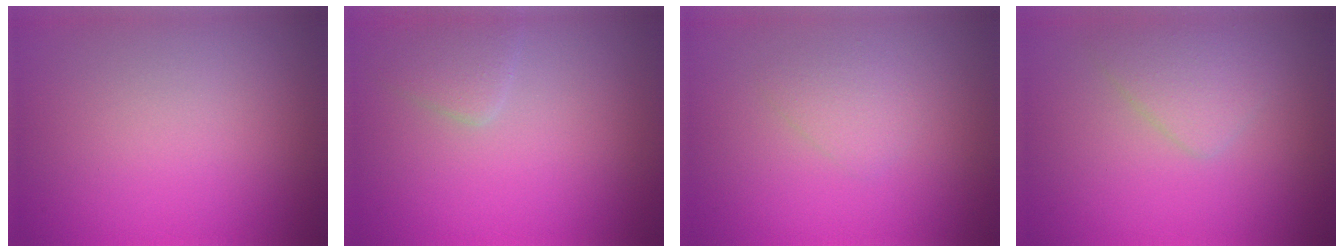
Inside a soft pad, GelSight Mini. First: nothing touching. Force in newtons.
{"total": 1.9, "press": 1.9, "slide": 0.0}
{"total": 1.4, "press": 1.4, "slide": 0.0}
{"total": 2.2, "press": 2.2, "slide": 0.0}